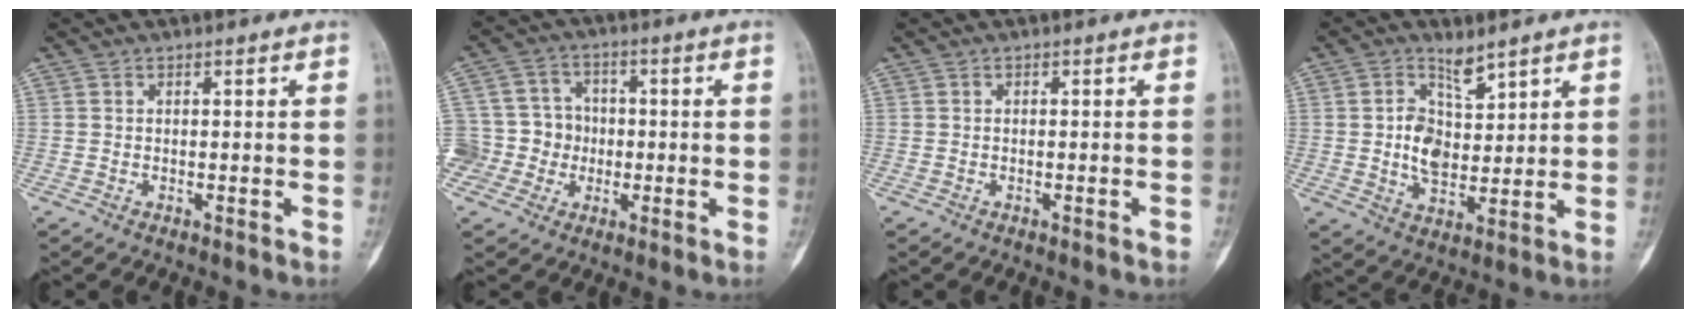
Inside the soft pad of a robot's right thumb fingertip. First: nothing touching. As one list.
[{"total": 11.1, "force": [-2.1, 10.5, 2.7], "torque": [-0.019, 0.032, -0.036]}, {"total": 0.6, "force": [-0.3, 0.2, 0.4], "torque": [-0.001, 0.004, -0.005]}, {"total": 8.0, "force": [3.4, 4.7, 5.6], "torque": [-0.081, -0.019, 0.071]}]